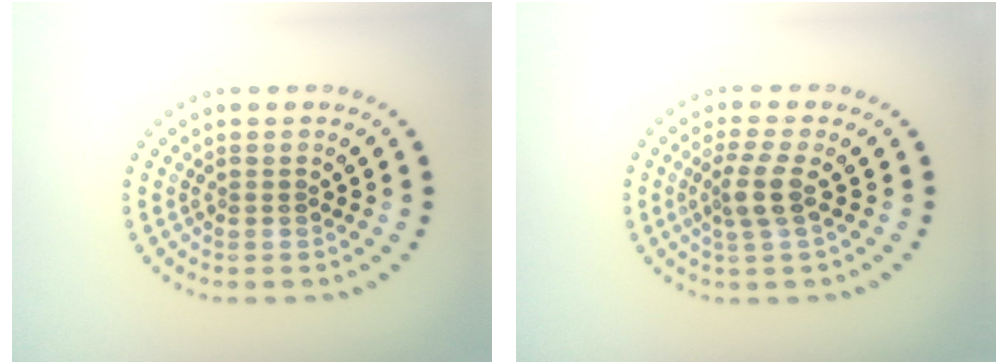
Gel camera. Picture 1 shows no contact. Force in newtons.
{"total": 2.7, "press": 2.1, "slide": 1.7}